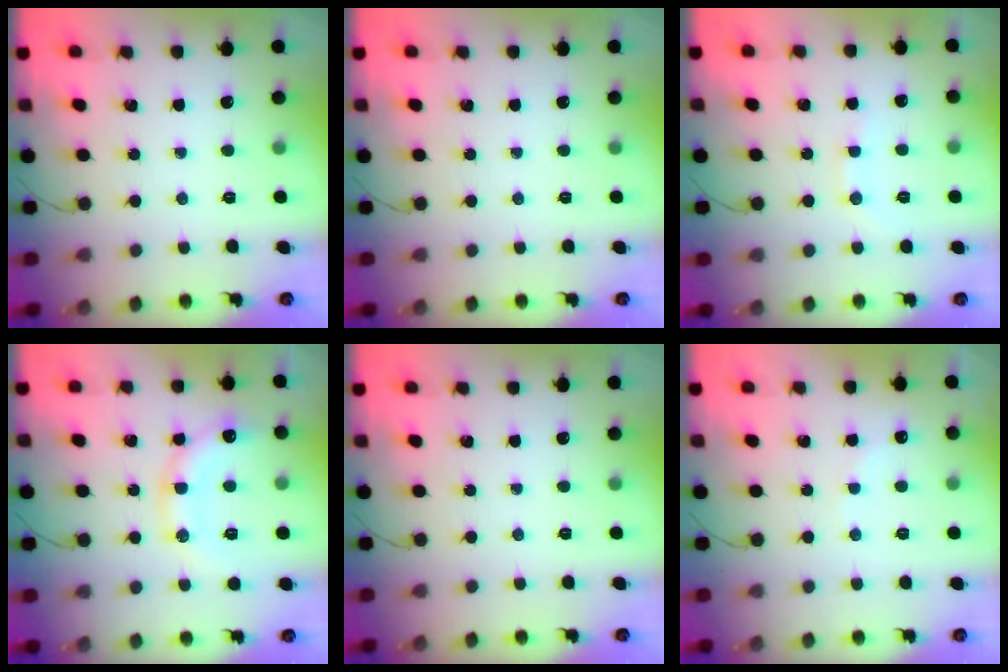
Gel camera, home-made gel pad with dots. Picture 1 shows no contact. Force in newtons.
{"total": 0.0}
{"total": 7.5, "press": 7.5, "slide": 1.0}
{"total": 13.4, "press": 13.4, "slide": 1.4}
{"total": 0.0}
{"total": 5.8, "press": 5.7, "slide": 1.0}